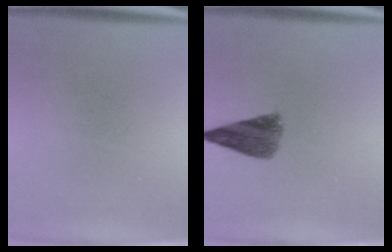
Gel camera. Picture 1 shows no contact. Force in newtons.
{"total": 5.9}